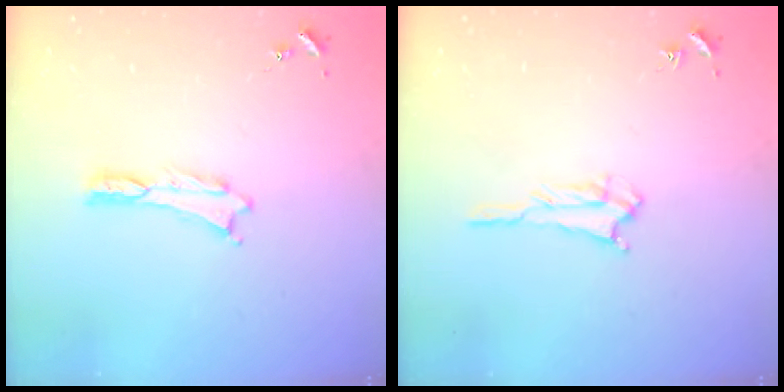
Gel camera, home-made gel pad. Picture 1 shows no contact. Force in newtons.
{"total": 1.6, "press": 1.6, "slide": 0.3}